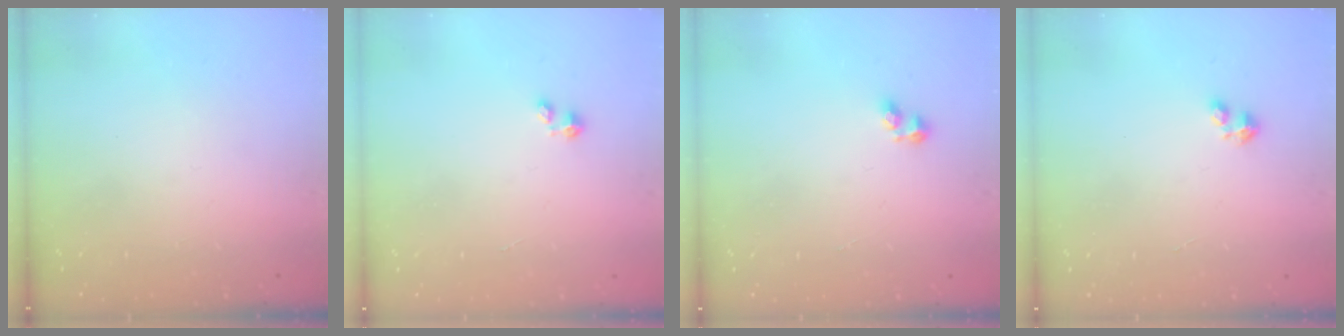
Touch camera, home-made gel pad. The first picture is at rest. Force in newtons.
{"total": 0.0}
{"total": 2.5, "press": 2.3, "slide": 0.9}
{"total": 1.8, "press": 1.8, "slide": 0.4}